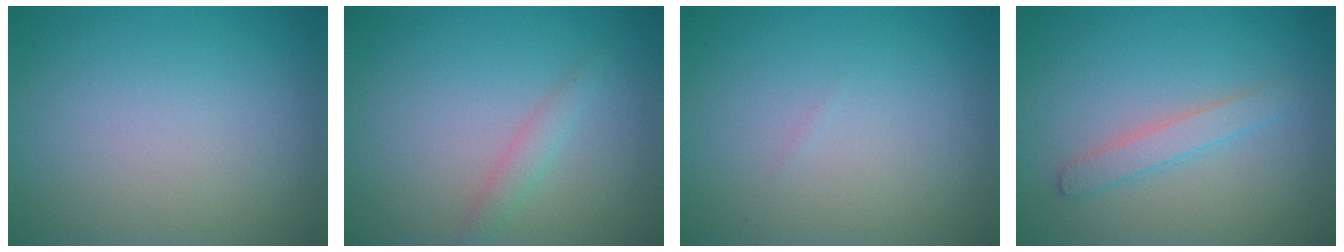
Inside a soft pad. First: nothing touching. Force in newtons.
{"total": 1.4, "press": 1.4, "slide": 0.1}
{"total": 0.0}
{"total": 1.7, "press": 1.7, "slide": 0.1}